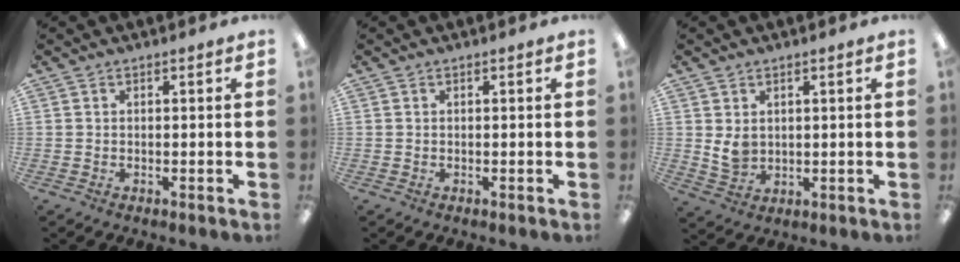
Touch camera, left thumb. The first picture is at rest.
{"total": 0.0}
{"total": 4.7, "force": [1.6, 3.6, 2.5], "torque": [-0.042, -0.008, 0.029]}